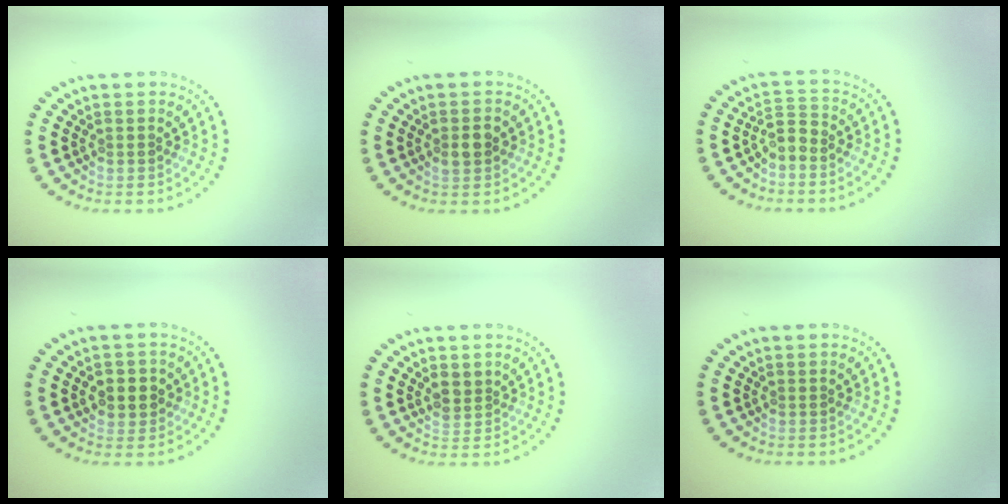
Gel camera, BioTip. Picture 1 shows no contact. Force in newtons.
{"total": 1.7, "press": 1.7, "slide": 0.2}
{"total": 2.0, "press": 1.5, "slide": 1.3}
{"total": 2.6, "press": 2.5, "slide": 0.7}
{"total": 1.7, "press": 1.5, "slide": 0.8}
{"total": 0.0}